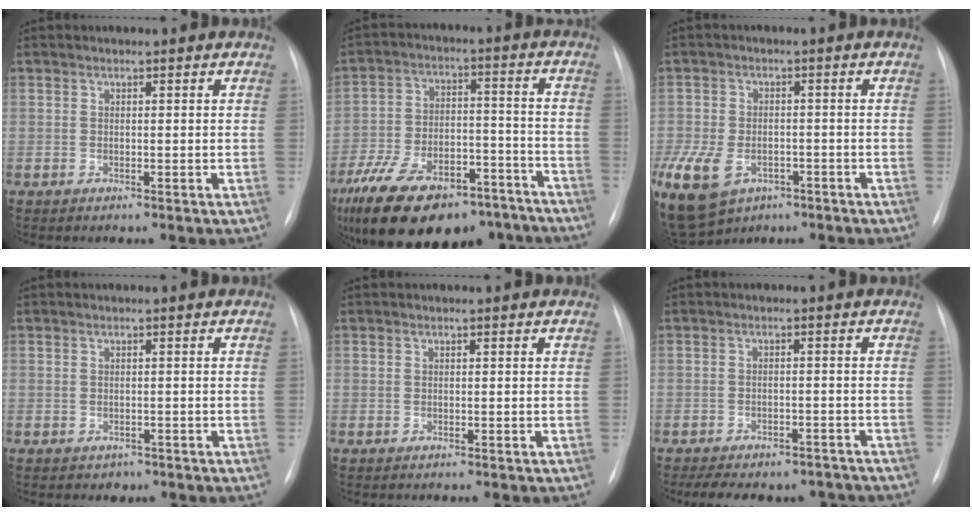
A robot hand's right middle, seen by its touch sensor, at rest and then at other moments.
{"total": 26.3, "force": [-19.1, 11.6, 13.8], "torque": [-0.271, -0.004, -0.288]}
{"total": 26.7, "force": [-12.4, 19.5, 13.4], "torque": [-0.427, -0.024, -0.189]}
{"total": 1.3, "force": [-0.8, 1.1, 0.2], "torque": [-0.003, 0.002, -0.008]}
{"total": 0.0}
{"total": 12.8, "force": [-10.6, 5.6, 4.3], "torque": [-0.080, 0.011, -0.127]}